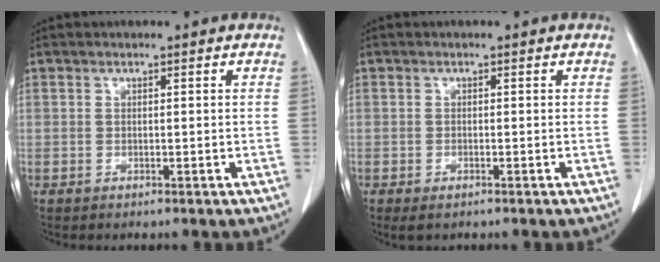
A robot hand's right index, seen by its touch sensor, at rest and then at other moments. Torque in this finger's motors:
{"motor_torque": [0.16, -0.13, 0.04, 0.01]}